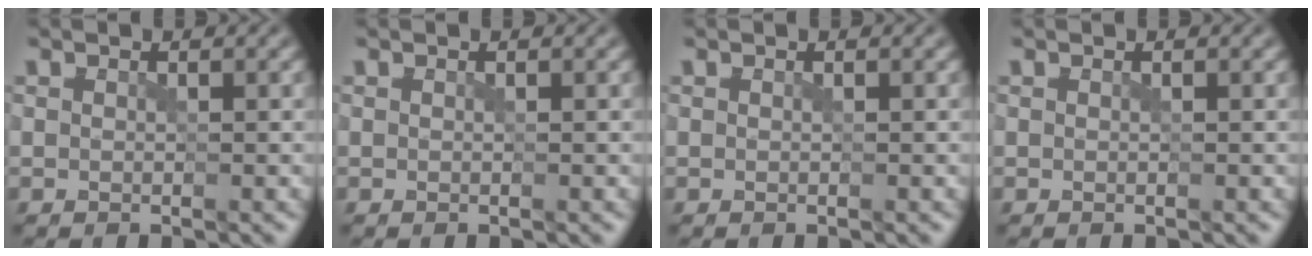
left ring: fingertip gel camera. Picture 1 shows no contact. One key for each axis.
{"total": 0.0}
{"total": 0.0}
{"total": 0.0}